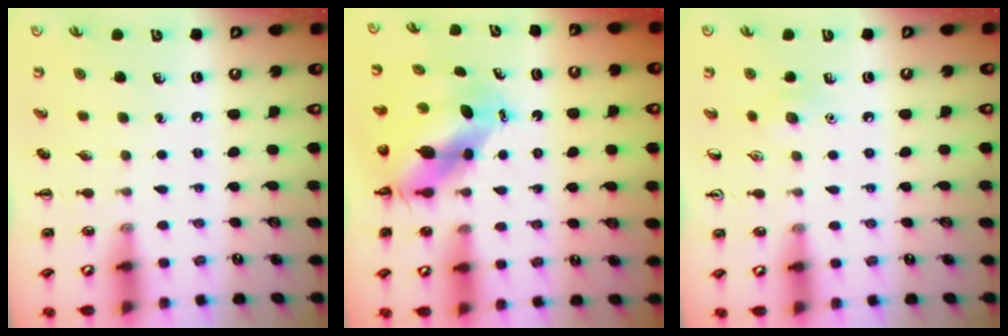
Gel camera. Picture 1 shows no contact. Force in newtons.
{"total": 8.8, "press": 8.5, "slide": 2.4}
{"total": 6.0, "press": 5.8, "slide": 1.6}